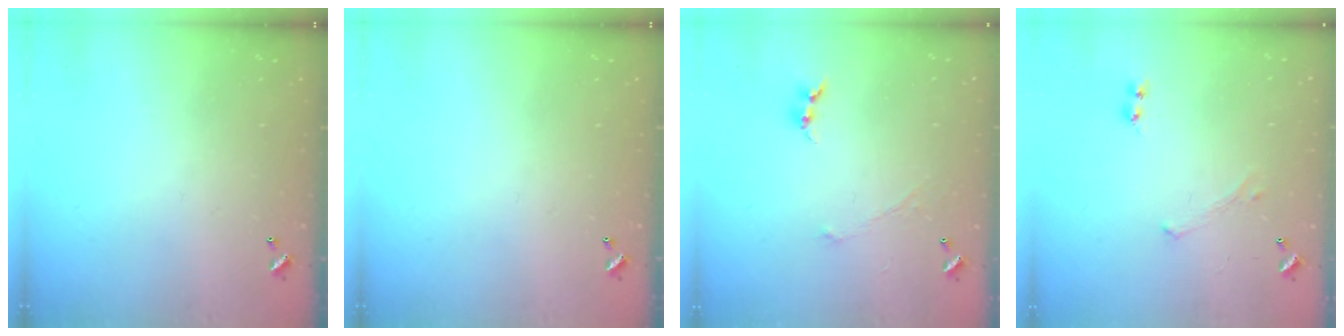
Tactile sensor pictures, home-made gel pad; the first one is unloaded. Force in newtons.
{"total": 0.0}
{"total": 0.0}
{"total": 0.0}